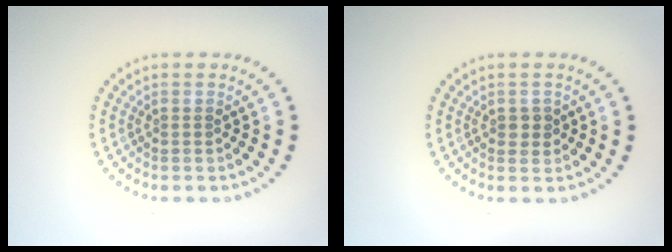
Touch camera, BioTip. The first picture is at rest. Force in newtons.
{"total": 1.2, "press": 1.2, "slide": 0.2}